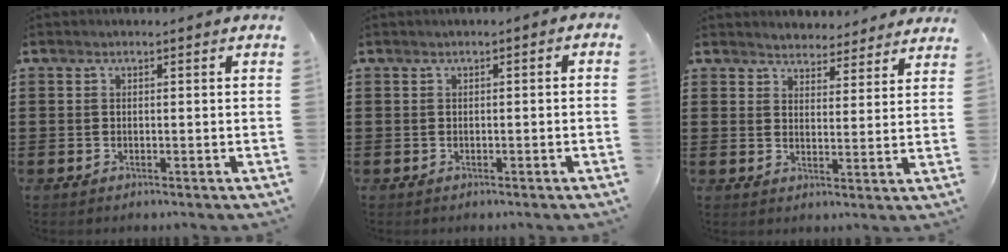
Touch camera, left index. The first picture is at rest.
{"total": 0.7, "force": [-0.6, 0.3, 0.2], "torque": [-0.007, 0.000, -0.013]}
{"total": 3.7, "force": [3.7, 0.5, -0.4], "torque": [-0.008, -0.016, 0.067]}